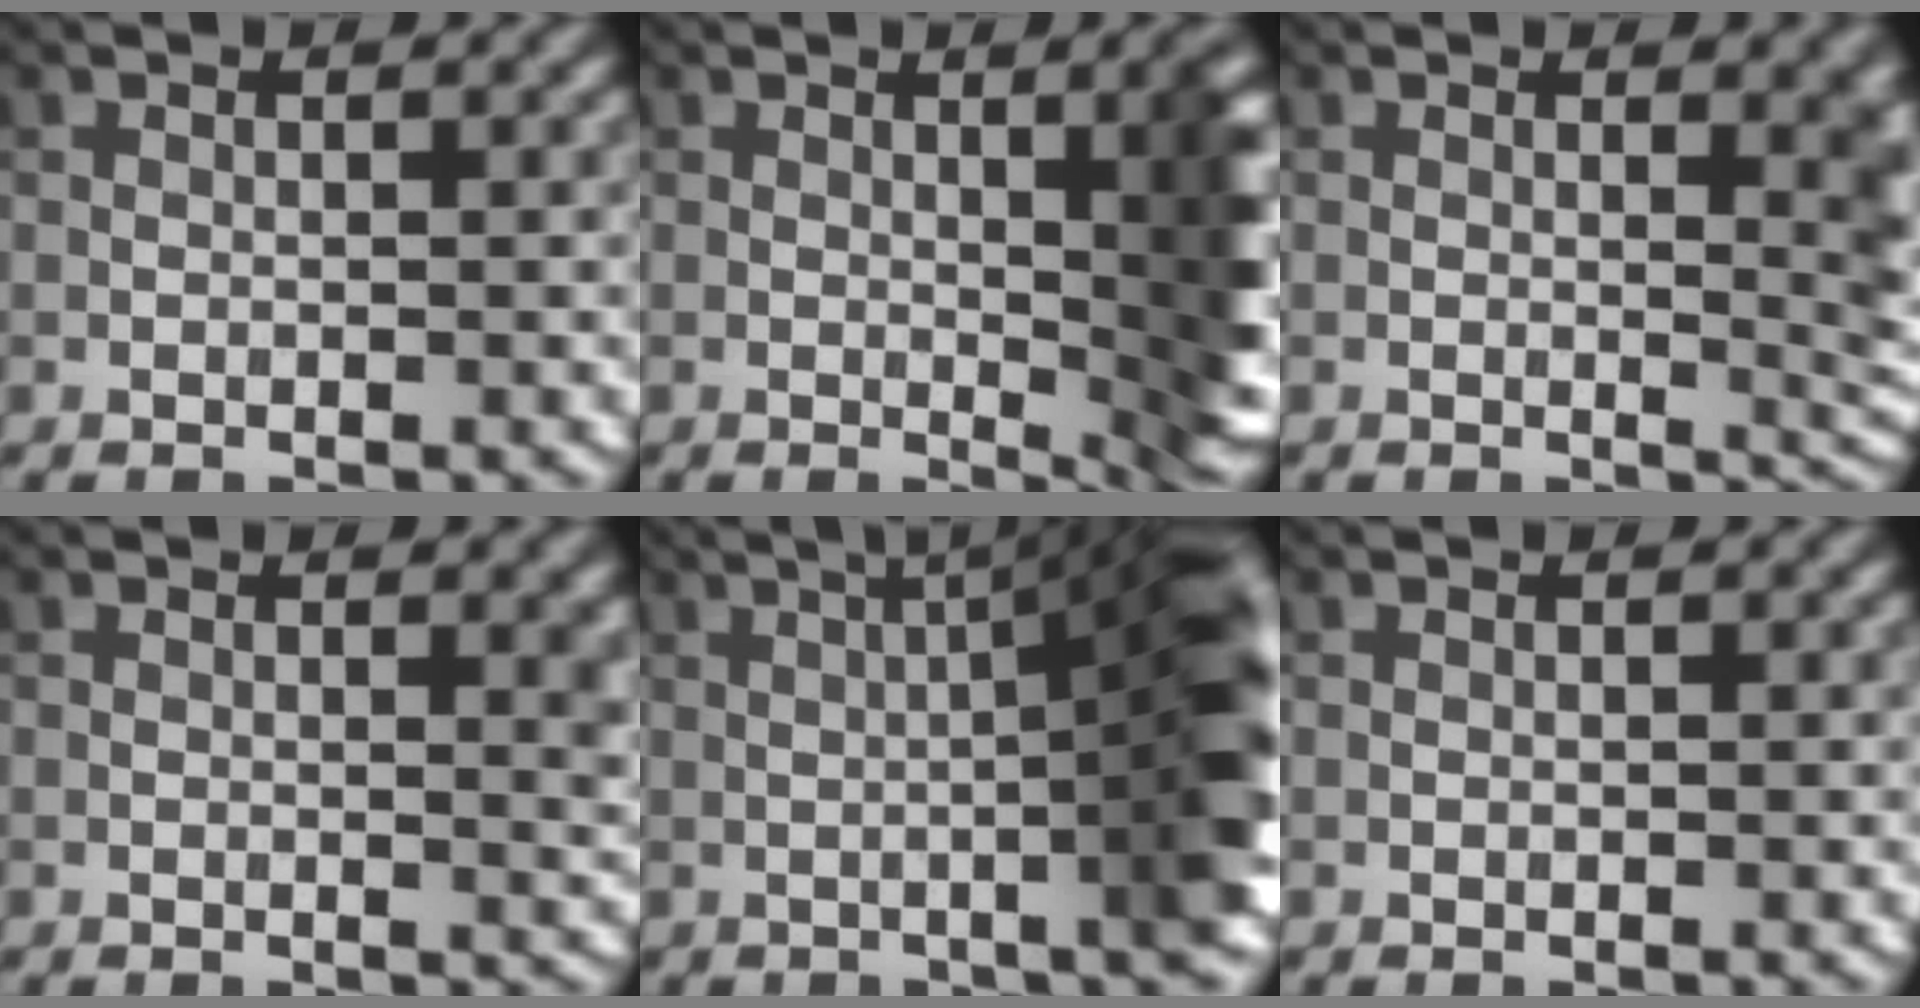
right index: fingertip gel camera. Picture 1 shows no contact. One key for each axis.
{"total": 8.2, "fx": 0.8, "fy": 2.4, "fz": 7.7, "tx": -0.076, "ty": 0.000, "tz": 0.015}
{"total": 4.3, "fx": 0.7, "fy": 1.3, "fz": 4.0, "tx": -0.036, "ty": -0.003, "tz": 0.012}
{"total": 1.9, "fx": 0.5, "fy": 0.5, "fz": 1.8, "tx": -0.018, "ty": -0.003, "tz": 0.007}
{"total": 11.3, "fx": 0.7, "fy": 2.8, "fz": 10.9, "tx": -0.115, "ty": 0.023, "tz": 0.009}
{"total": 0.0}